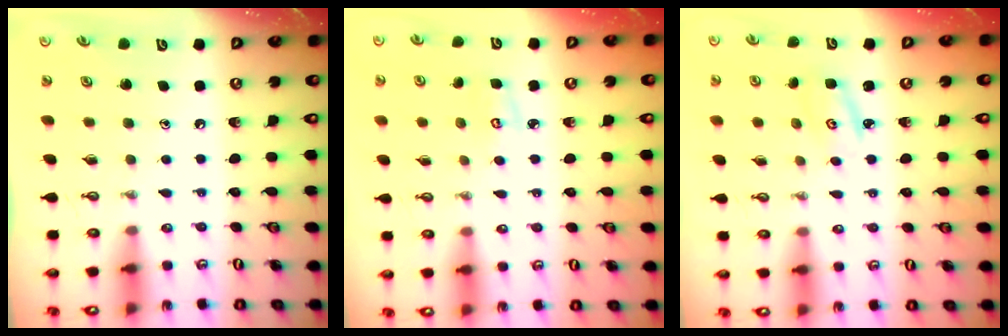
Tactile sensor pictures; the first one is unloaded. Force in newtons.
{"total": 4.3, "press": 4.3, "slide": 0.4}
{"total": 2.2, "press": 2.2, "slide": 0.2}